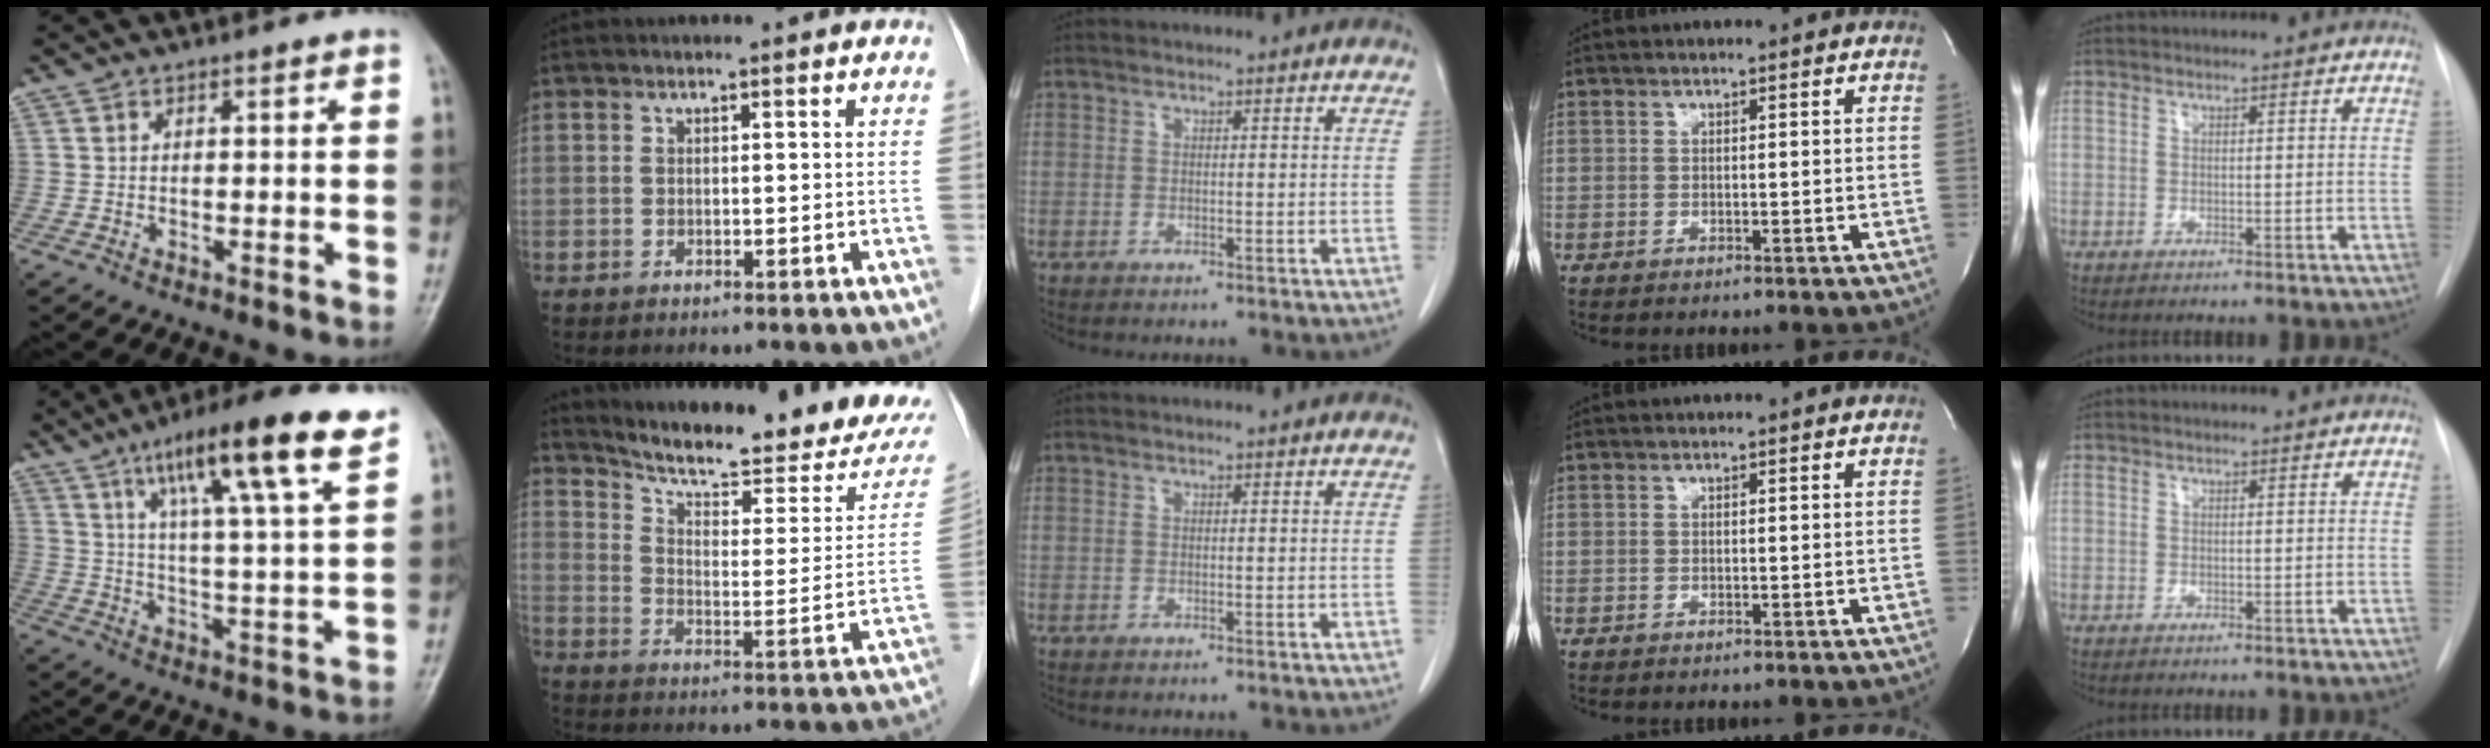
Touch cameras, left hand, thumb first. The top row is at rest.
{"thumb": {"total": 17.8, "force": [10.4, 2.3, 14.2], "torque": [-0.215, -0.037, 0.164]}, "index": {"total": 19.5, "force": [18.1, 1.3, 7.2], "torque": [-0.113, -0.058, 0.246]}}